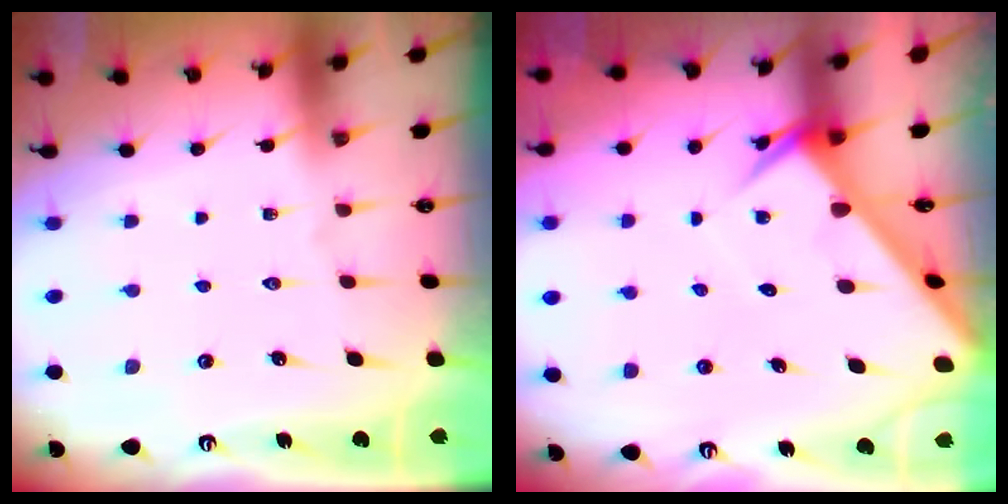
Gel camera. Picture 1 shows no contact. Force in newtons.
{"total": 5.4, "press": 5.4, "slide": 0.5}